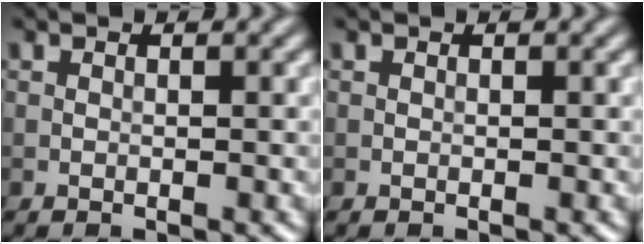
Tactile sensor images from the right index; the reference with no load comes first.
{"total": 0.0}